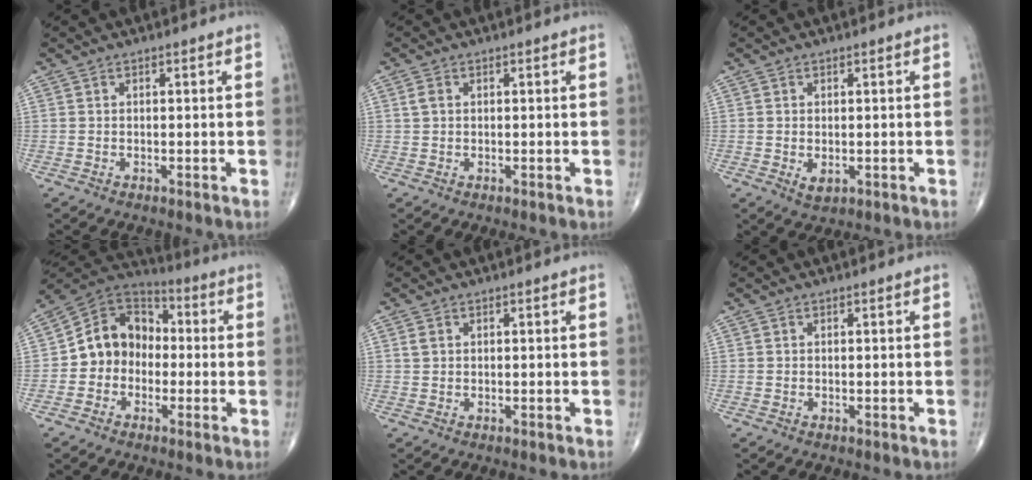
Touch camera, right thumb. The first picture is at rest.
{"total": 1.5, "force": [0.4, 1.1, 1.0], "torque": [-0.022, 0.005, 0.009]}
{"total": 2.2, "force": [-0.3, 1.4, 1.7], "torque": [-0.024, -0.004, 0.001]}
{"total": 11.9, "force": [-1.3, 10.0, 6.3], "torque": [-0.074, 0.041, -0.039]}
{"total": 1.3, "force": [0.4, 1.0, 0.7], "torque": [-0.014, 0.004, 0.010]}
{"total": 0.0}